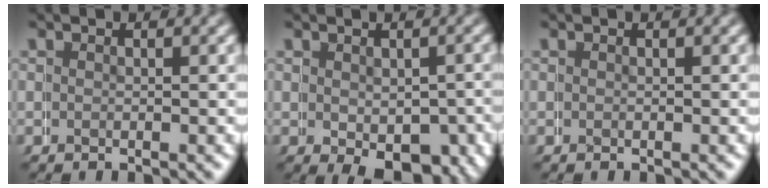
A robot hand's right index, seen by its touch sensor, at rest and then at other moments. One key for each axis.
{"total": 5.1, "fx": -1.8, "fy": 2.6, "fz": 4.0, "tx": -0.044, "ty": -0.014, "tz": -0.018}
{"total": 0.0}